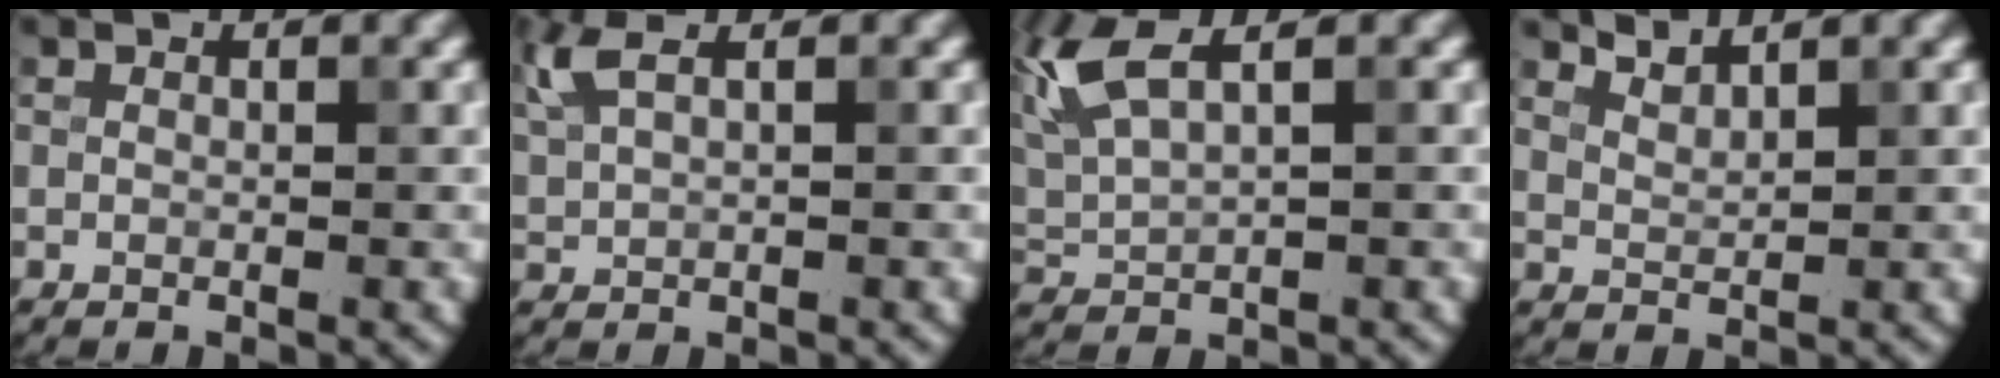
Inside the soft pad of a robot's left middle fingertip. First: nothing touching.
{"total": 3.1, "force": [1.7, 1.1, 2.3], "torque": [-0.063, 0.009, 0.041]}
{"total": 4.7, "force": [2.6, 1.5, 3.6], "torque": [-0.091, 0.014, 0.056]}
{"total": 1.8, "force": [1.8, 0.2, 0.4], "torque": [-0.009, -0.002, 0.038]}